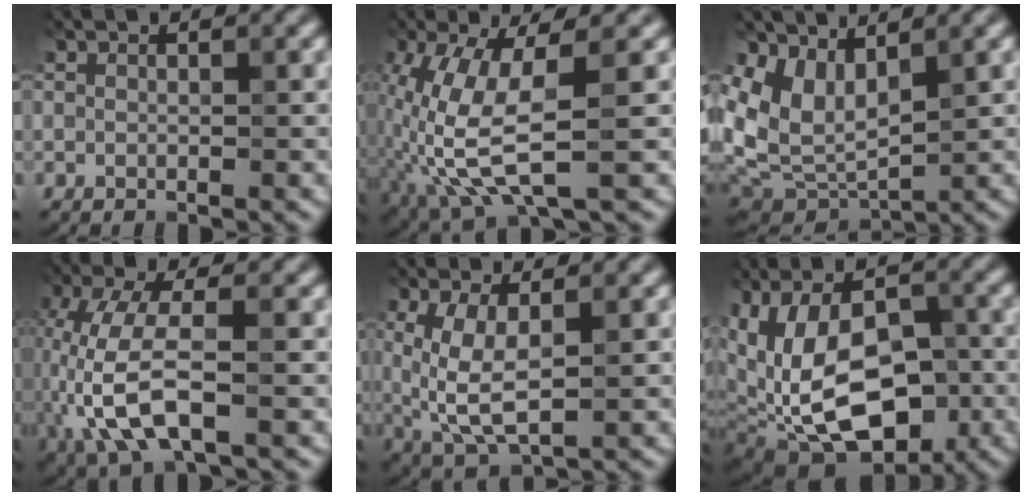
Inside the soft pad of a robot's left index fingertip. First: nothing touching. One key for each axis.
{"total": 8.2, "fx": -1.8, "fy": 2.8, "fz": 7.5, "tx": -0.189, "ty": -0.004, "tz": -0.038}
{"total": 5.1, "fx": 2.2, "fy": 3.2, "fz": 3.3, "tx": -0.071, "ty": -0.021, "tz": 0.045}
{"total": 8.0, "fx": -2.5, "fy": 3.1, "fz": 6.9, "tx": -0.166, "ty": 0.000, "tz": -0.055}
{"total": 5.3, "fx": 0.2, "fy": 2.3, "fz": 4.8, "tx": -0.116, "ty": -0.013, "tz": 0.007}
{"total": 14.2, "fx": -3.3, "fy": 8.3, "fz": 11.0, "tx": -0.180, "ty": -0.002, "tz": -0.043}